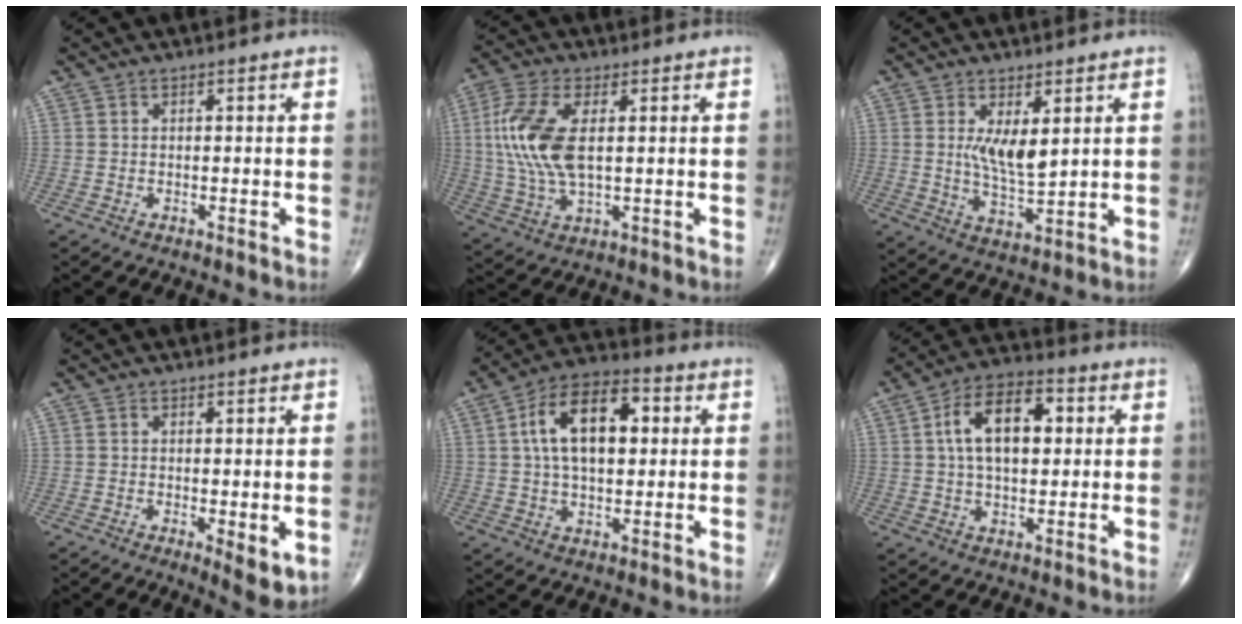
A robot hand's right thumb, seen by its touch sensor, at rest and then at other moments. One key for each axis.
{"total": 13.4, "fx": 1.8, "fy": 6.4, "fz": 11.6, "tx": -0.266, "ty": 0.000, "tz": 0.039}
{"total": 7.0, "fx": 2.1, "fy": 2.7, "fz": 6.1, "tx": -0.102, "ty": -0.028, "tz": 0.048}
{"total": 5.1, "fx": -0.8, "fy": 1.7, "fz": 4.7, "tx": -0.069, "ty": -0.017, "tz": -0.009}
{"total": 15.3, "fx": 3.0, "fy": 8.5, "fz": 12.3, "tx": -0.195, "ty": 0.018, "tz": 0.046}
{"total": 13.2, "fx": 2.5, "fy": 7.4, "fz": 10.6, "tx": -0.167, "ty": 0.017, "tz": 0.036}